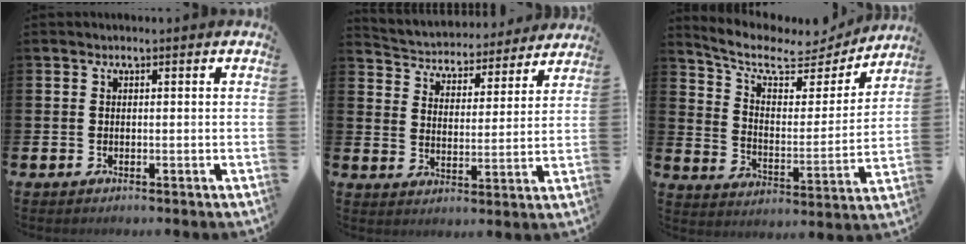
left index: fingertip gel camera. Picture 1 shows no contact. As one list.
[{"total": 4.4, "force": [4.1, 1.6, 0.1], "torque": [-0.026, -0.043, 0.063]}, {"total": 8.6, "force": [7.5, 2.8, 3.0], "torque": [-0.097, -0.054, 0.125]}]